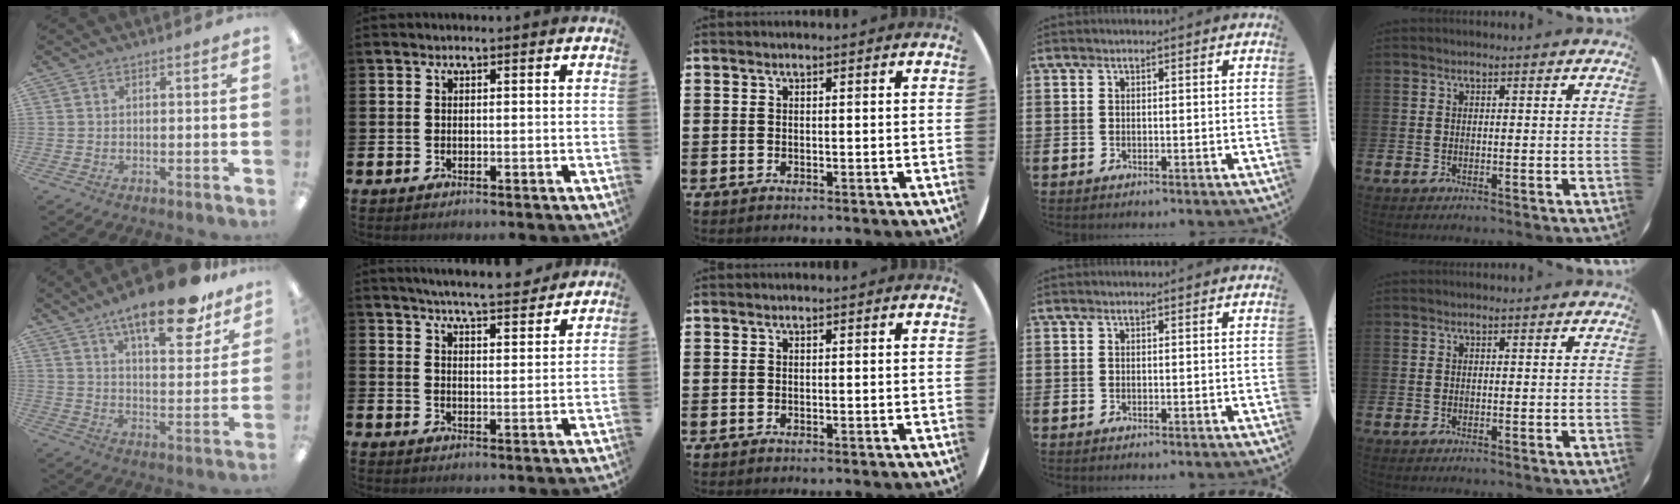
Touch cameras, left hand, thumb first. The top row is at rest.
{"thumb": {"total": 17.5, "force": [12.5, 5.5, 11.0], "torque": [-0.162, -0.073, 0.203]}, "index": {"total": 5.9, "force": [5.8, 0.0, 1.2], "torque": [-0.029, -0.040, 0.100]}}